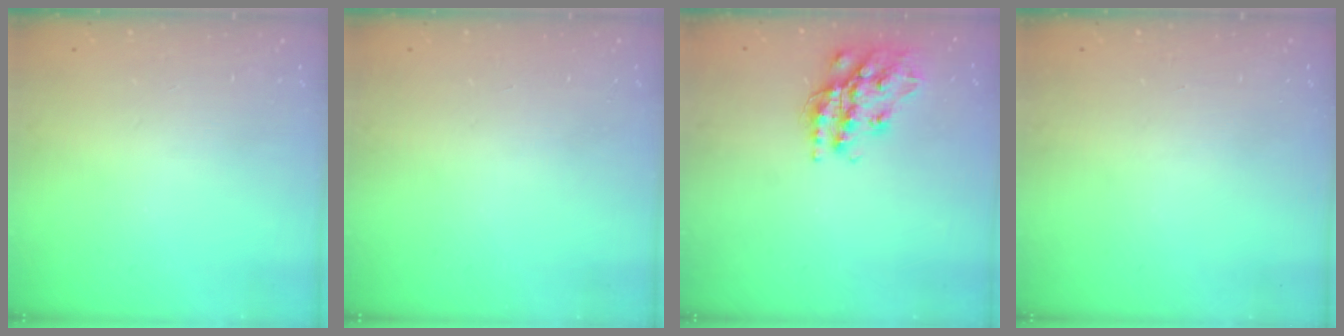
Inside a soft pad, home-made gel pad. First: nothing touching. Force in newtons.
{"total": 0.0}
{"total": 16.9, "press": 16.9, "slide": 1.2}
{"total": 0.0}